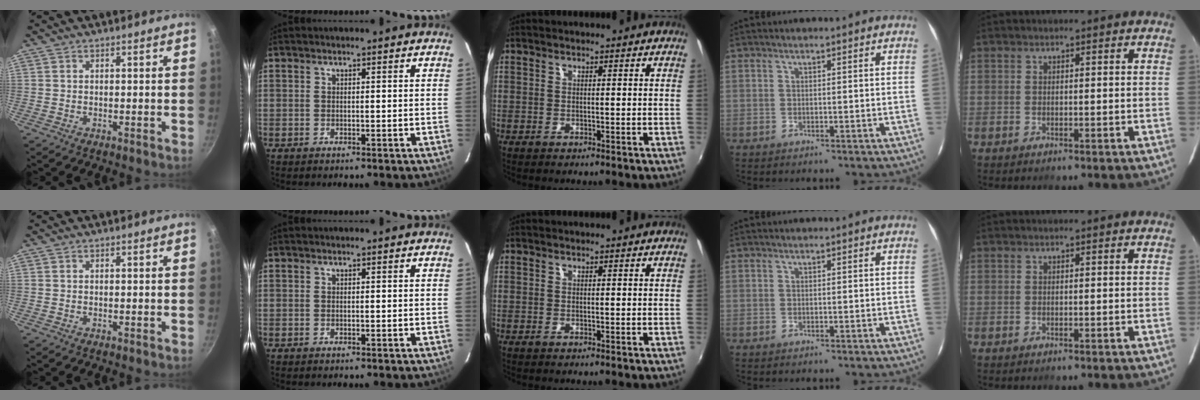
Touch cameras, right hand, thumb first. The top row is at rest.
{}